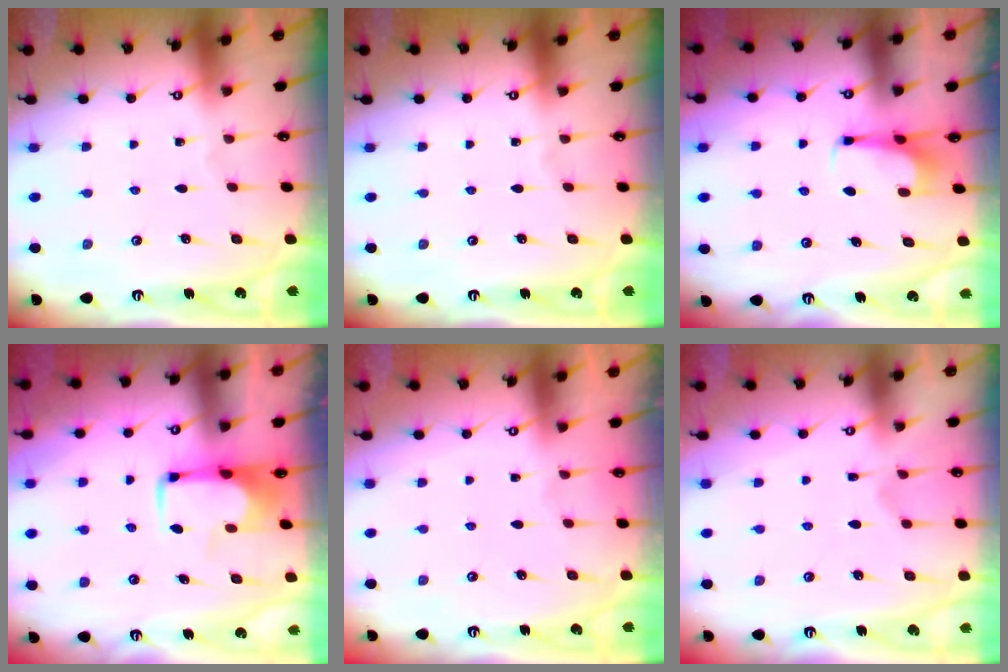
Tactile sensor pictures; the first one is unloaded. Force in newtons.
{"total": 0.0}
{"total": 5.4, "press": 5.4, "slide": 0.7}
{"total": 1.9, "press": 1.8, "slide": 0.5}
{"total": 1.3, "press": 1.1, "slide": 0.8}
{"total": 2.9, "press": 2.6, "slide": 1.3}